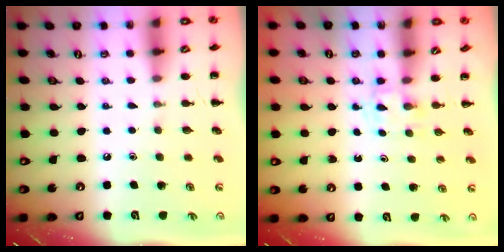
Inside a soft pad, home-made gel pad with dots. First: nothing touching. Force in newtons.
{"total": 2.2, "press": 1.9, "slide": 1.1}